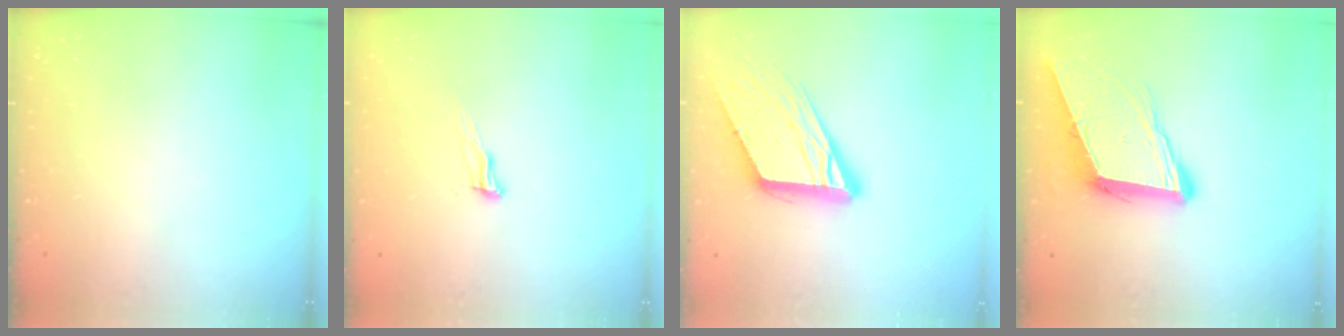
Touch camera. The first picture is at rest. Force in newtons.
{"total": 8.0, "press": 7.7, "slide": 2.0}
{"total": 15.7, "press": 15.6, "slide": 1.8}
{"total": 11.7, "press": 11.1, "slide": 3.5}